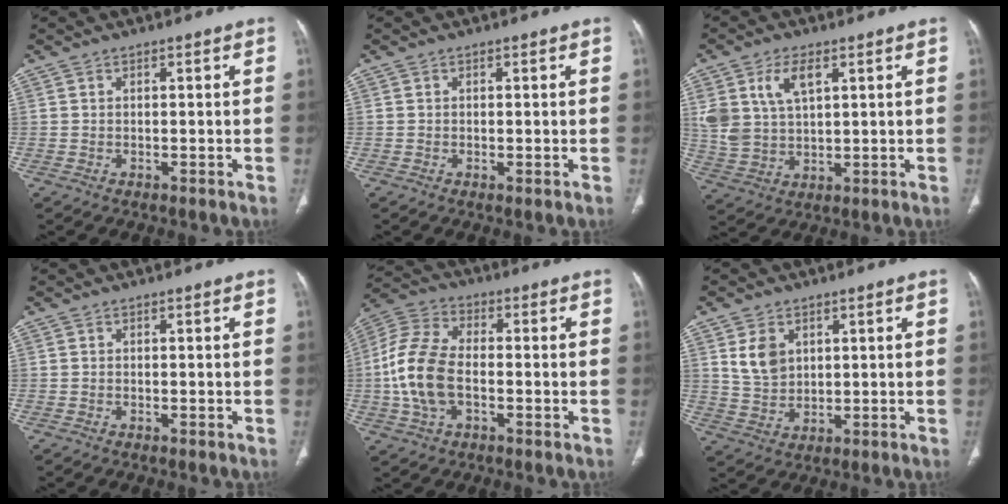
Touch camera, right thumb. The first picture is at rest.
{"total": 0.5, "force": [-0.1, 0.2, 0.5], "torque": [-0.013, -0.003, -0.002]}
{"total": 9.5, "force": [3.9, 5.3, 6.9], "torque": [-0.136, -0.010, 0.084]}
{"total": 0.0}
{"total": 13.2, "force": [-1.6, 7.8, 10.6], "torque": [-0.228, 0.025, -0.034]}
{"total": 6.2, "force": [2.4, 4.5, 3.6], "torque": [-0.050, -0.014, 0.054]}